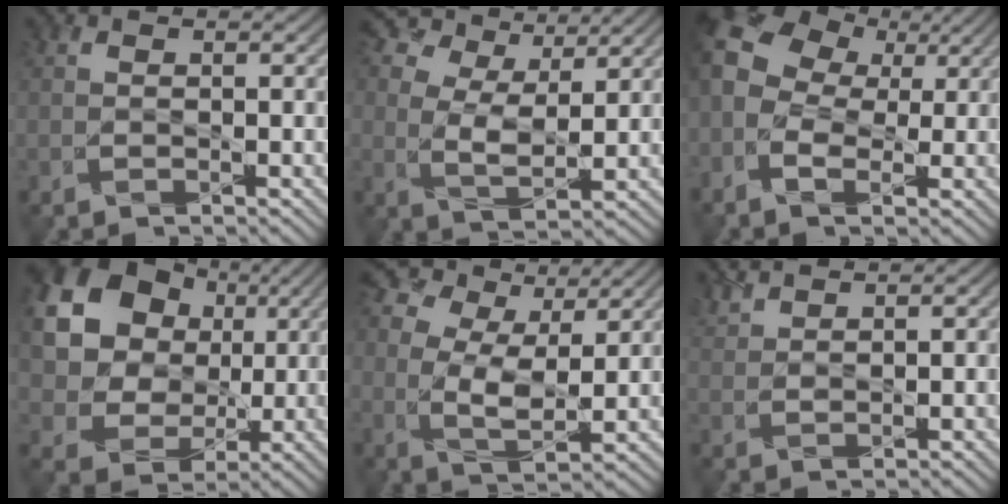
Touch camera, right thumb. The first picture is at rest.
{"total": 8.4, "force": [5.9, 3.5, 4.8], "torque": [-0.122, 0.013, 0.102]}
{"total": 12.0, "force": [1.7, 9.1, 7.7], "torque": [-0.209, 0.017, 0.021]}
{"total": 16.2, "force": [5.1, 12.8, 8.5], "torque": [-0.230, 0.043, 0.106]}
{"total": 9.4, "force": [4.8, 4.9, 6.4], "torque": [-0.159, 0.016, 0.082]}
{"total": 3.0, "force": [2.8, 0.3, 1.1], "torque": [-0.033, 0.008, 0.065]}